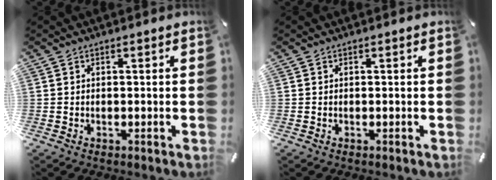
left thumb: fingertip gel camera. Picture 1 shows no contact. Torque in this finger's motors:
{"motor_torque": [0.00, 0.00, 0.00, 0.01, 0.00]}